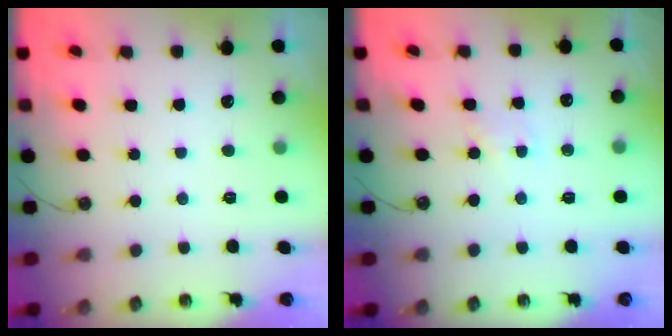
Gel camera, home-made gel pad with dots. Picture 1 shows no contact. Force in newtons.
{"total": 1.9, "press": 1.9, "slide": 0.3}